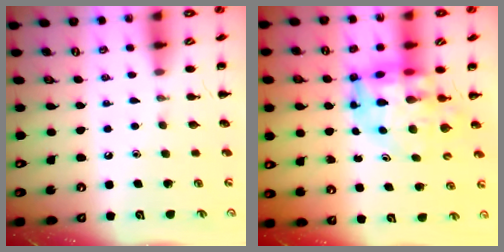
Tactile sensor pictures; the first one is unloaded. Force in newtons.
{"total": 10.7, "press": 10.2, "slide": 3.2}